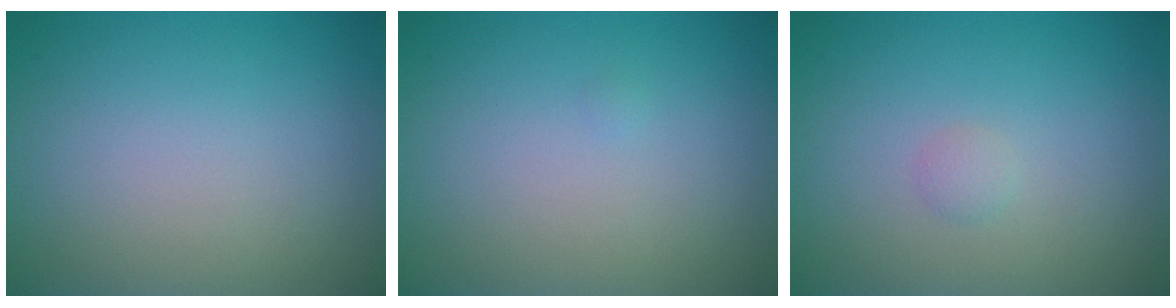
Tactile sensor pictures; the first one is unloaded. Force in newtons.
{"total": 0.0}
{"total": 0.7, "press": 0.7, "slide": 0.0}